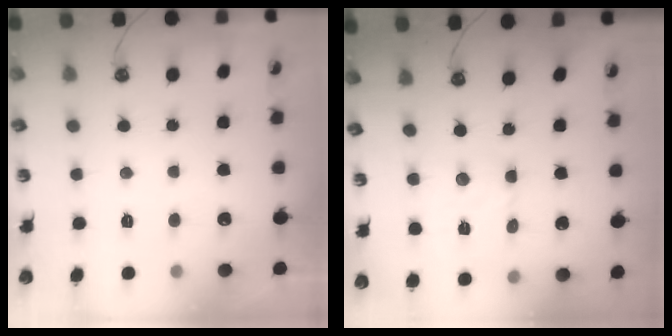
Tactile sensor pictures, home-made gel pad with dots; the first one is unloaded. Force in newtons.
{"total": 2.8, "press": 2.8, "slide": 0.4}